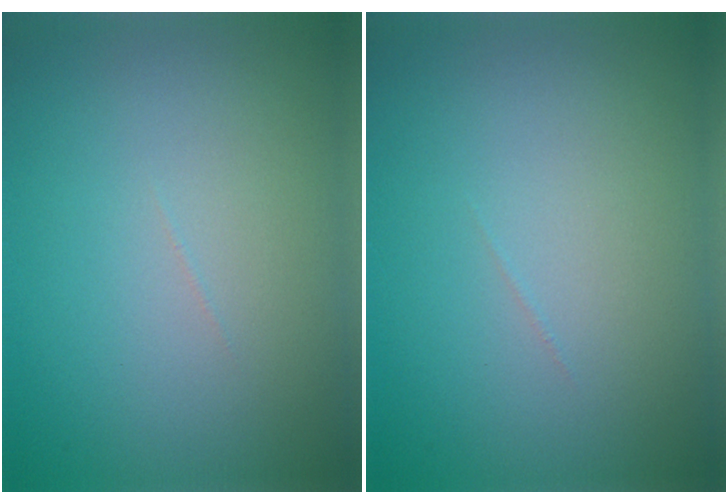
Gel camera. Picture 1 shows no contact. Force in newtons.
{"total": 0.0}